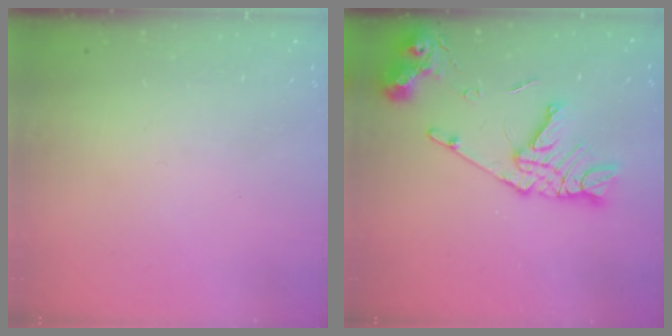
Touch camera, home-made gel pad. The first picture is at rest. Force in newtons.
{"total": 16.1, "press": 16.1, "slide": 1.6}